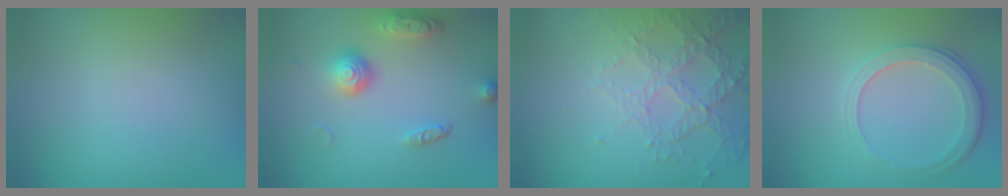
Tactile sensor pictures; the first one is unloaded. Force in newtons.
{"total": 3.8, "press": 2.9, "slide": 2.6}
{"total": 4.2, "press": 3.2, "slide": 2.7}
{"total": 3.7, "press": 2.7, "slide": 2.5}